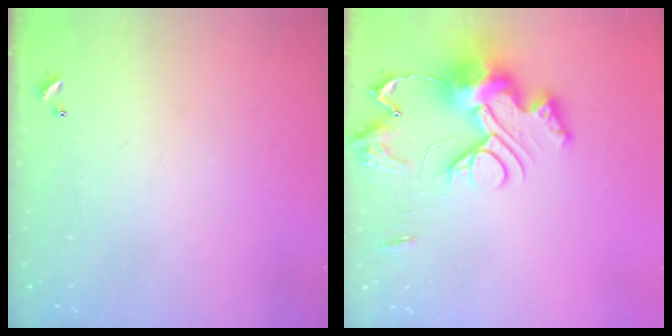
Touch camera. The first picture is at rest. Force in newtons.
{"total": 18.2, "press": 18.1, "slide": 0.9}